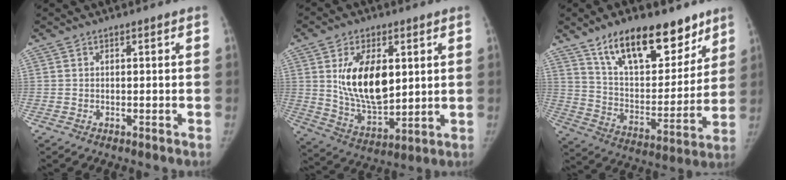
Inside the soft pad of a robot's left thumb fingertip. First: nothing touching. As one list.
[{"total": 15.2, "force": [3.5, 8.3, 12.2], "torque": [-0.187, -0.026, 0.076]}, {"total": 21.8, "force": [14.4, 9.9, 13.0], "torque": [-0.153, -0.064, 0.244]}]